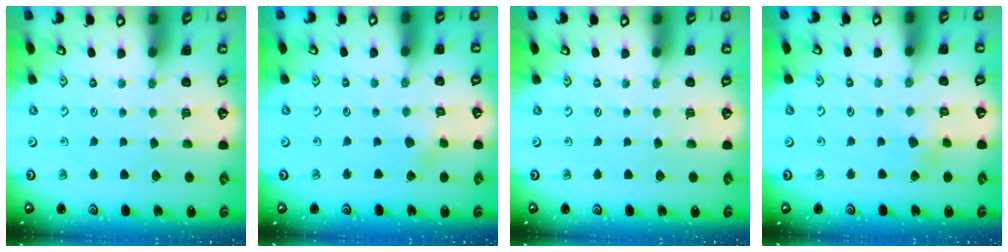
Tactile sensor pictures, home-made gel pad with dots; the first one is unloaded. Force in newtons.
{"total": 2.4, "press": 2.4, "slide": 0.3}
{"total": 0.0}
{"total": 3.5, "press": 3.5, "slide": 0.6}